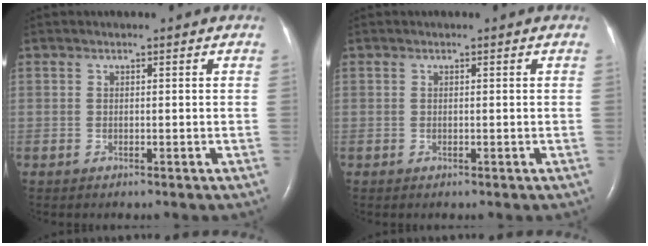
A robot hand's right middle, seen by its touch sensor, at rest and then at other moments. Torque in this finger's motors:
{"motor_torque": [-0.01, -0.04, 0.00, 0.00]}